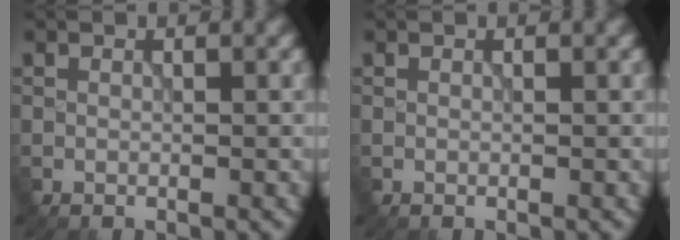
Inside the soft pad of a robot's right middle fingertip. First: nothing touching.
{"total": 0.0}